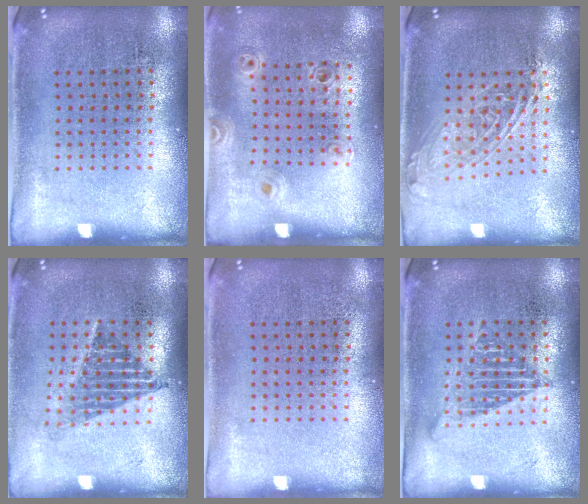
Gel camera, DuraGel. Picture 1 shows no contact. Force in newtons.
{"total": 0.9, "press": 0.8, "slide": 0.3}
{"total": 1.6, "press": 1.3, "slide": 0.9}
{"total": 1.2, "press": 1.0, "slide": 0.8}
{"total": 0.0}
{"total": 1.2, "press": 1.1, "slide": 0.3}